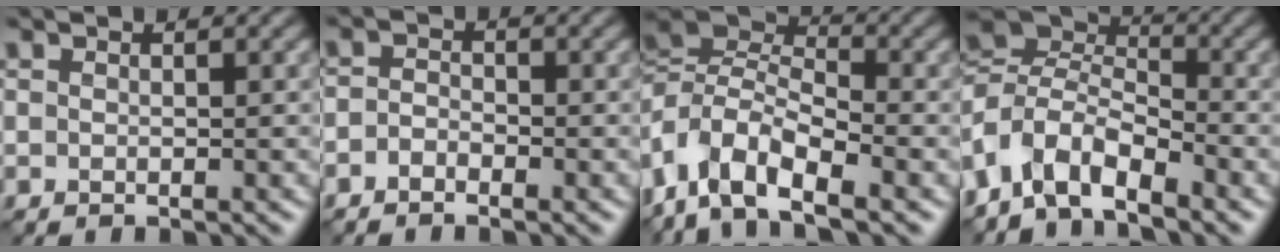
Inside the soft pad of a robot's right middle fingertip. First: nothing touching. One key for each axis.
{"total": 1.2, "fx": -0.9, "fy": 0.5, "fz": 0.5, "tx": -0.011, "ty": 0.005, "tz": -0.023}
{"total": 8.1, "fx": -3.9, "fy": 4.1, "fz": 5.8, "tx": -0.105, "ty": 0.014, "tz": -0.092}
{"total": 6.5, "fx": -3.6, "fy": 3.7, "fz": 3.9, "tx": -0.075, "ty": 0.004, "tz": -0.089}